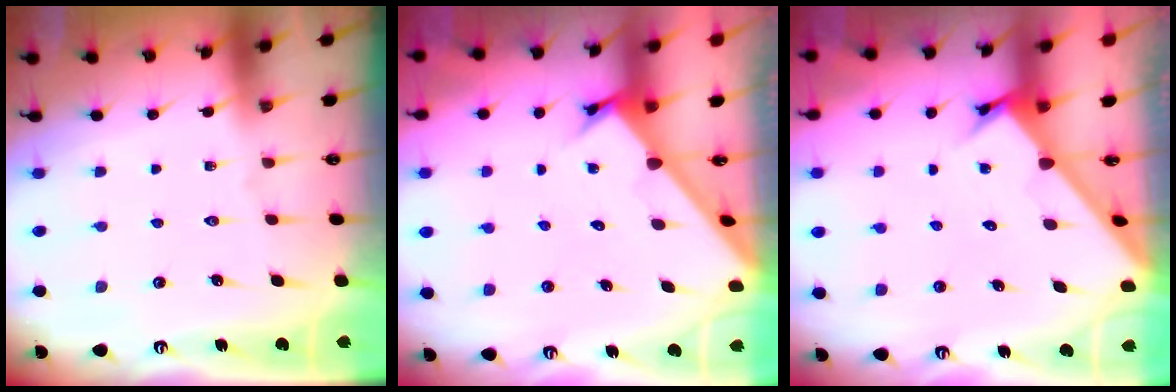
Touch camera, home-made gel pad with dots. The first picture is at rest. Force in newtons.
{"total": 2.4, "press": 2.4, "slide": 0.2}
{"total": 2.9, "press": 2.9, "slide": 0.2}